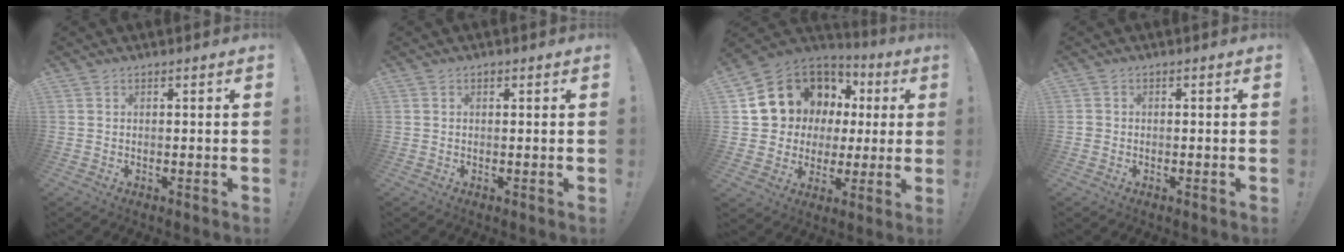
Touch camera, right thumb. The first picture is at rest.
{"total": 0.5, "force": [0.3, 0.4, 0.1], "torque": [0.001, 0.000, 0.004]}
{"total": 14.1, "force": [6.9, 11.4, 4.4], "torque": [-0.073, -0.048, 0.157]}
{"total": 1.1, "force": [-0.3, 1.0, 0.3], "torque": [-0.013, 0.007, -0.003]}